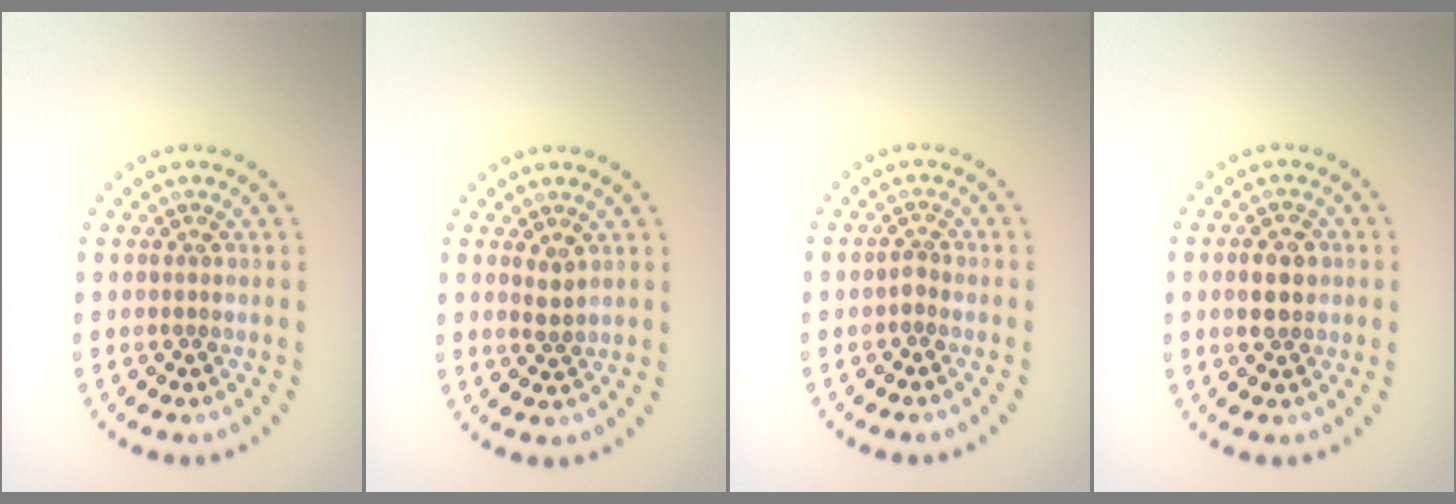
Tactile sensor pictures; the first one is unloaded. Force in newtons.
{"total": 1.1, "press": 0.9, "slide": 0.6}
{"total": 0.9, "press": 0.6, "slide": 0.6}
{"total": 2.9, "press": 2.9, "slide": 0.1}